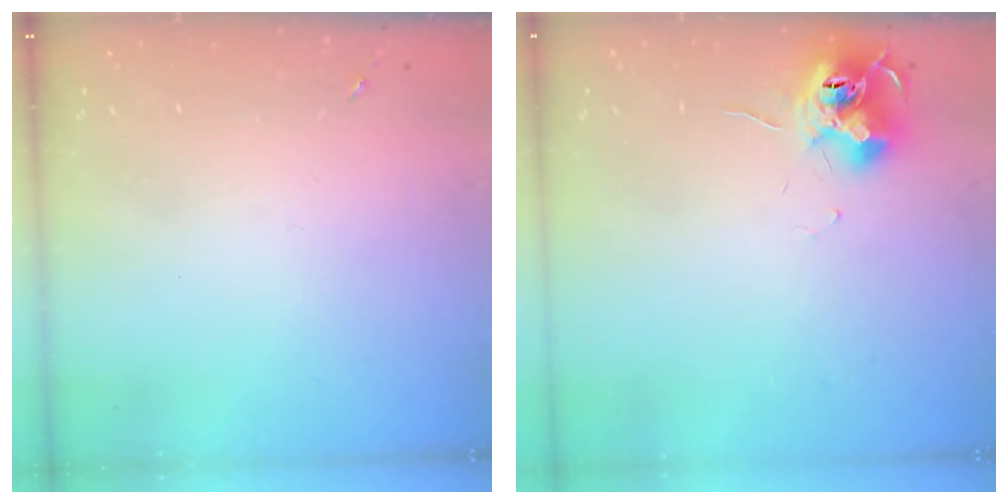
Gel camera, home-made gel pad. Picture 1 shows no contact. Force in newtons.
{"total": 12.3, "press": 12.3, "slide": 0.8}